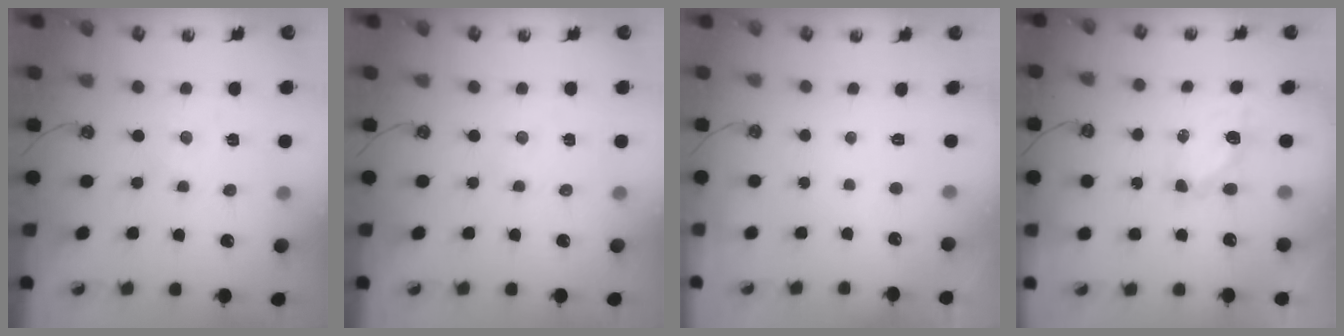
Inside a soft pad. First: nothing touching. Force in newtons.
{"total": 1.4, "press": 1.4, "slide": 0.2}
{"total": 0.0}
{"total": 5.6, "press": 5.6, "slide": 0.1}